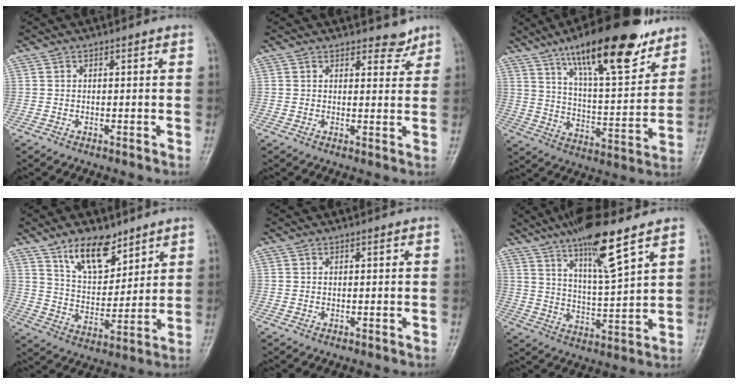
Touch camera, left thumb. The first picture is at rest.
{"total": 3.4, "force": [2.9, 1.5, 1.0], "torque": [0.007, -0.020, 0.038]}
{"total": 22.1, "force": [14.7, 6.2, 15.3], "torque": [-0.212, -0.061, 0.239]}
{"total": 11.4, "force": [7.8, 5.5, 6.2], "torque": [-0.075, -0.057, 0.147]}
{"total": 0.6, "force": [0.4, 0.2, 0.4], "torque": [-0.004, -0.001, 0.006]}
{"total": 13.9, "force": [8.9, 2.2, 10.4], "torque": [-0.176, -0.046, 0.160]}